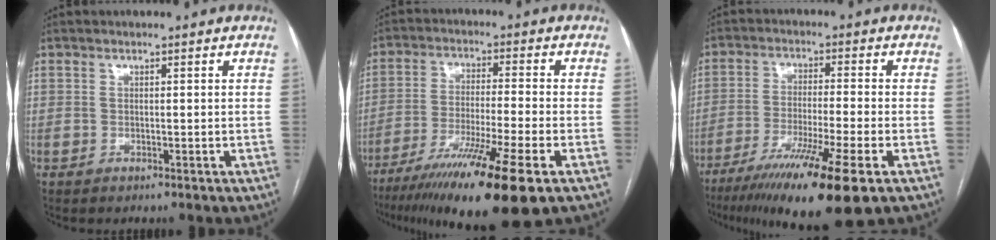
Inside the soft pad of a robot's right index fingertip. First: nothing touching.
{"total": 17.6, "force": [-11.1, -0.2, 13.6], "torque": [-0.210, -0.047, -0.186]}
{"total": 15.9, "force": [-9.9, 0.0, 12.5], "torque": [-0.196, -0.043, -0.163]}